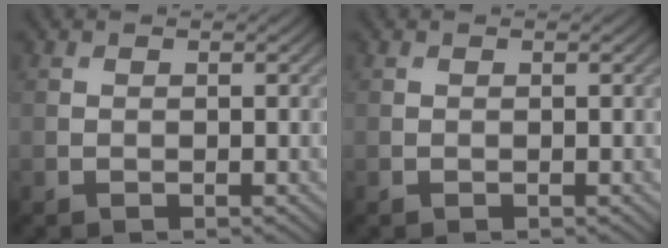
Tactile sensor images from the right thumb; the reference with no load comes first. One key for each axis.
{"total": 0.0}